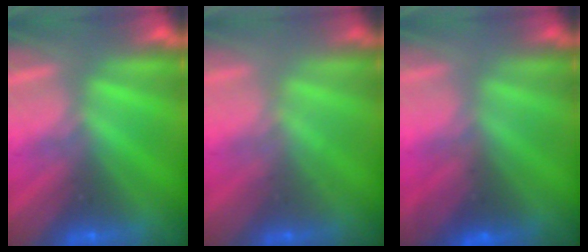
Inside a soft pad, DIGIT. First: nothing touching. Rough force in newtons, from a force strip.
{"total": 2.2}
{"total": 2.9}